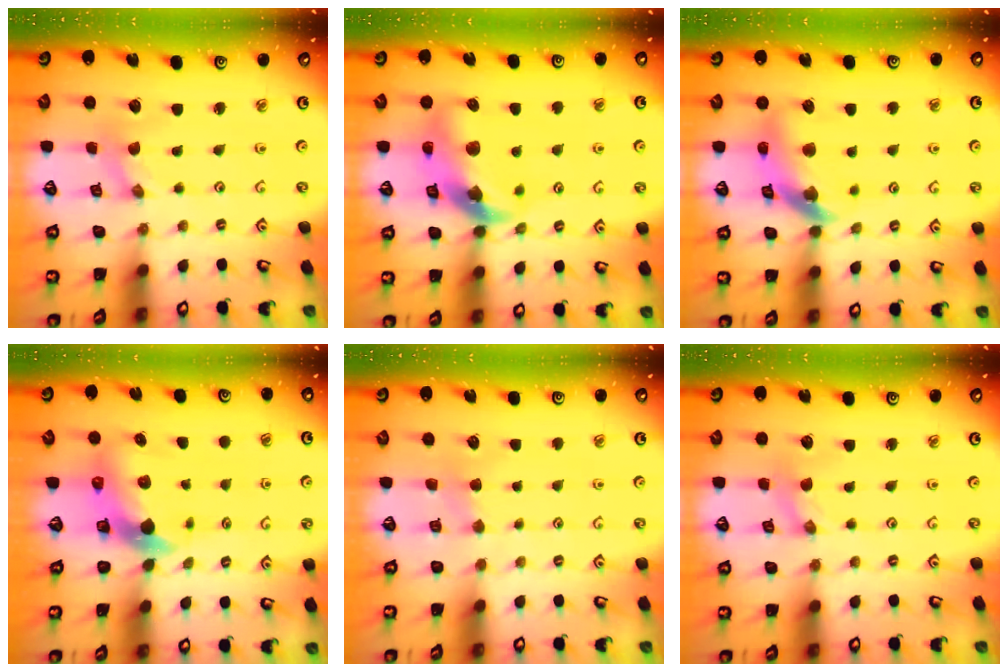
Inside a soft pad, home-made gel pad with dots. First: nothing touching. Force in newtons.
{"total": 14.9, "press": 14.8, "slide": 2.2}
{"total": 13.0, "press": 12.9, "slide": 1.7}
{"total": 6.4, "press": 6.3, "slide": 1.2}
{"total": 2.4, "press": 2.3, "slide": 0.4}
{"total": 0.7, "press": 0.7, "slide": 0.2}